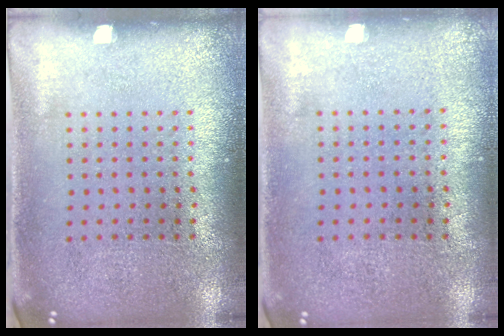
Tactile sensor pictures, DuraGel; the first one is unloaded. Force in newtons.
{"total": 0.0}